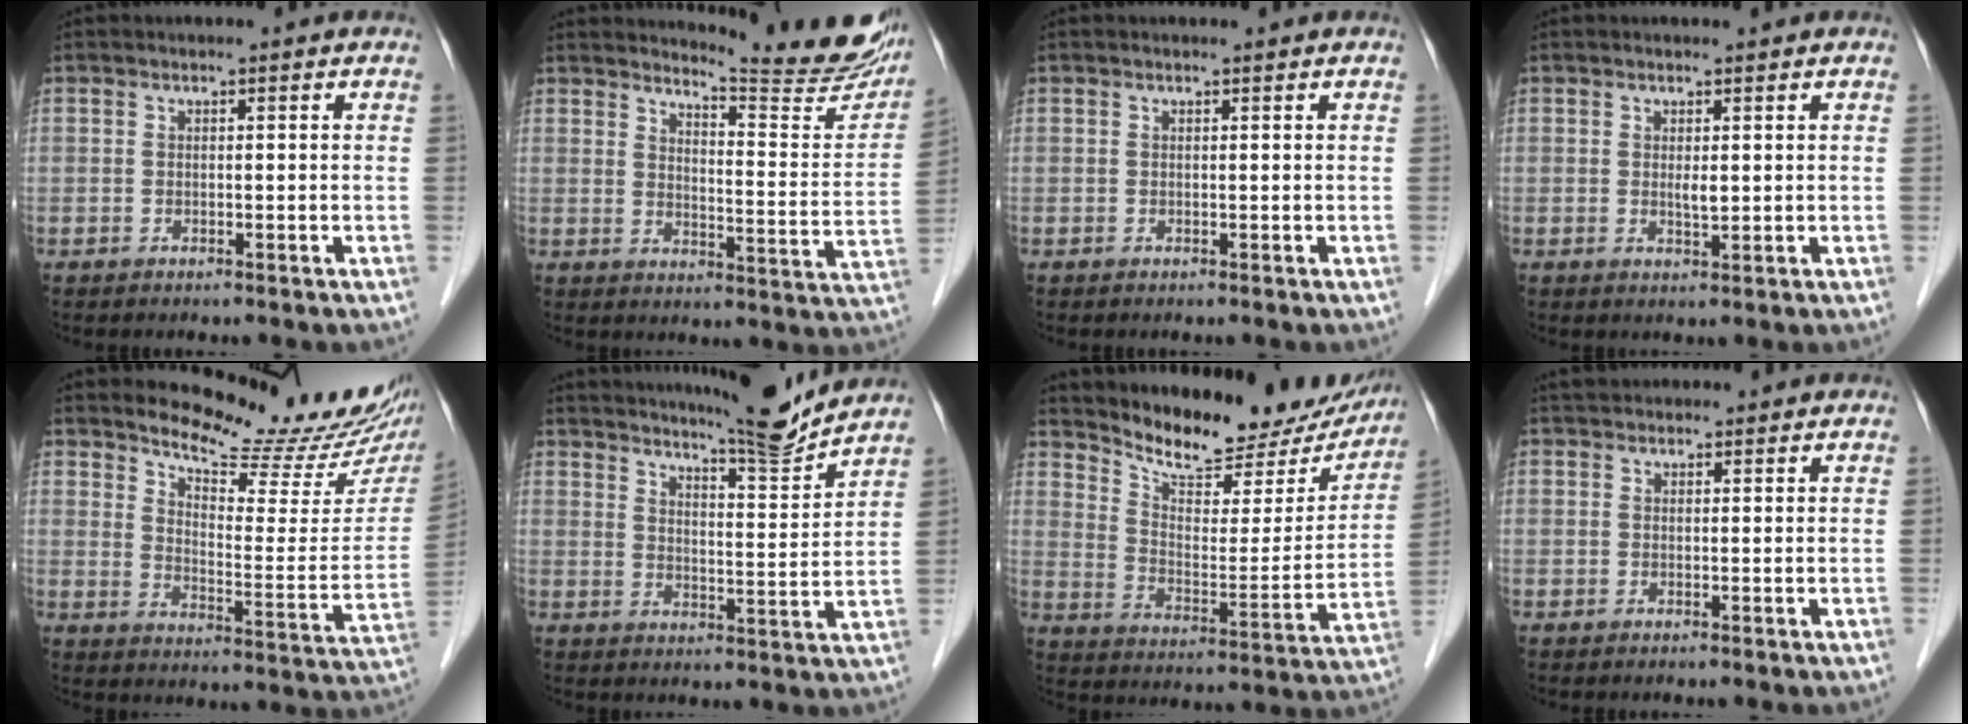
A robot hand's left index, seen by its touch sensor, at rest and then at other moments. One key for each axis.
{"total": 16.2, "fx": 15.3, "fy": 0.6, "fz": 5.1, "tx": -0.069, "ty": -0.094, "tz": 0.178}
{"total": 0.0}
{"total": 1.6, "fx": 0.6, "fy": 0.4, "fz": 1.4, "tx": -0.026, "ty": -0.004, "tz": 0.012}
{"total": 16.4, "fx": 14.7, "fy": 1.9, "fz": 6.9, "tx": -0.103, "ty": -0.071, "tz": 0.192}
{"total": 11.6, "fx": 11.0, "fy": -0.6, "fz": 3.5, "tx": -0.061, "ty": -0.023, "tz": 0.156}
{"total": 19.4, "fx": 18.0, "fy": 5.7, "fz": 4.6, "tx": -0.055, "ty": -0.041, "tz": 0.240}
{"total": 4.0, "fx": 3.6, "fy": 1.4, "fz": 0.9, "tx": -0.009, "ty": 0.035, "tz": 0.057}